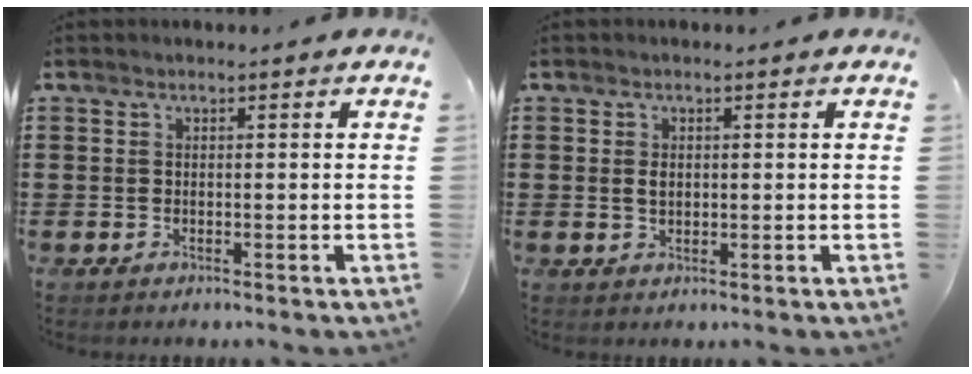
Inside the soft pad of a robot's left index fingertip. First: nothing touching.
{"total": 1.6, "force": [0.3, 1.0, 1.3], "torque": [-0.029, 0.005, 0.005]}